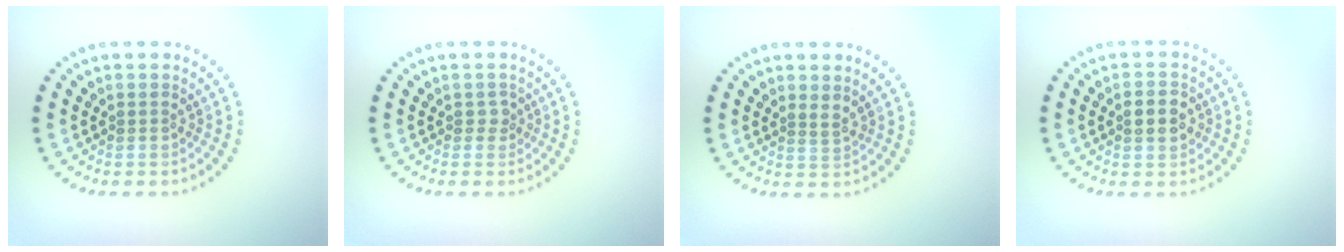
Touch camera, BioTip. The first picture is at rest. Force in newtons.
{"total": 1.0, "press": 0.8, "slide": 0.6}
{"total": 0.8, "press": 0.5, "slide": 0.6}
{"total": 2.7, "press": 2.7, "slide": 0.1}